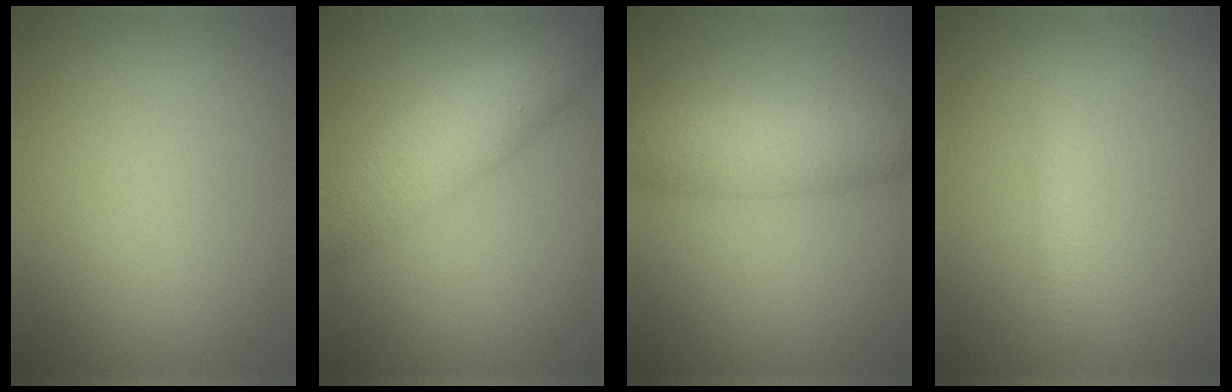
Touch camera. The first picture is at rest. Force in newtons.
{"total": 6.6, "press": 6.6, "slide": 0.2}
{"total": 4.3, "press": 4.3, "slide": 0.0}
{"total": 1.3, "press": 1.3, "slide": 0.1}